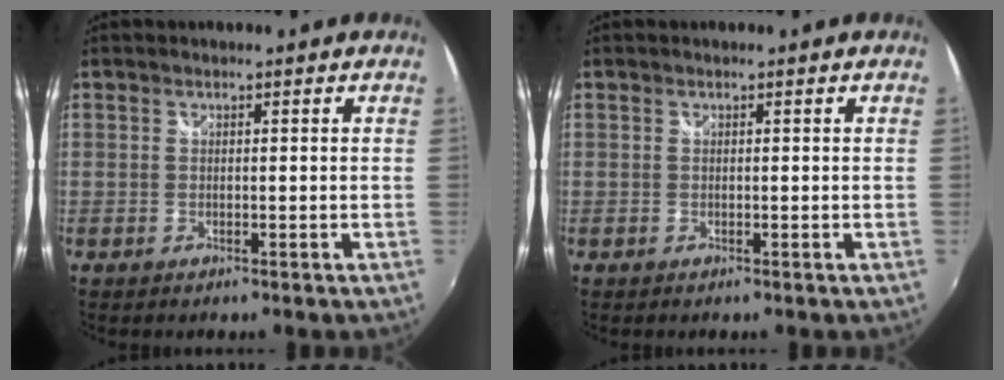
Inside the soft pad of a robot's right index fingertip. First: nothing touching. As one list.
[{"total": 0.0}]